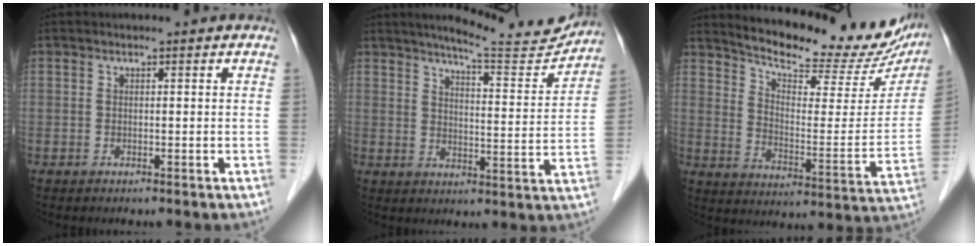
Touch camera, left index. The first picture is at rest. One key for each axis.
{"total": 13.4, "fx": 12.6, "fy": 0.6, "fz": 4.4, "tx": -0.059, "ty": -0.024, "tz": 0.163}
{"total": 23.2, "fx": 20.6, "fy": 5.4, "fz": 9.1, "tx": -0.131, "ty": -0.040, "tz": 0.267}